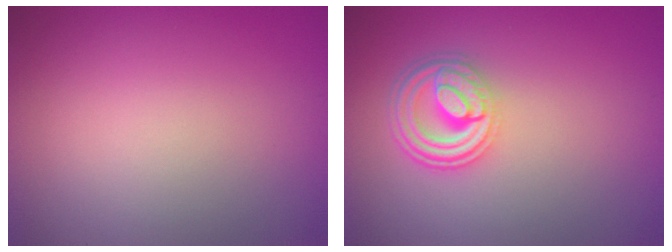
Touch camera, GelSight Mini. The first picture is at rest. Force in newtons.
{"total": 4.6, "press": 3.5, "slide": 3.0}